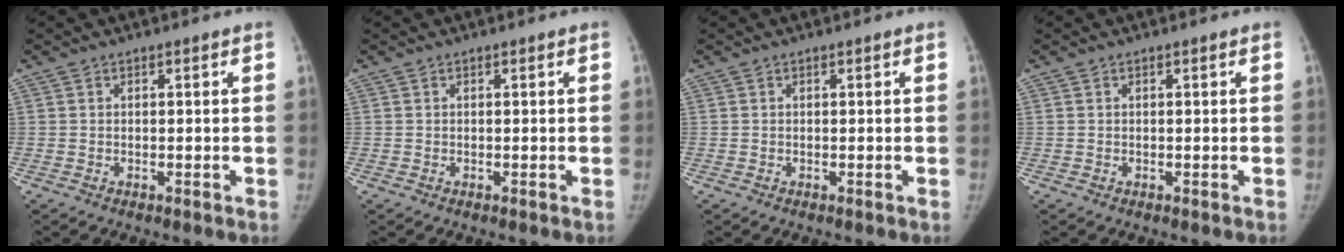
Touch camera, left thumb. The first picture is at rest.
{"total": 0.0}
{"total": 0.0}
{"total": 0.0}